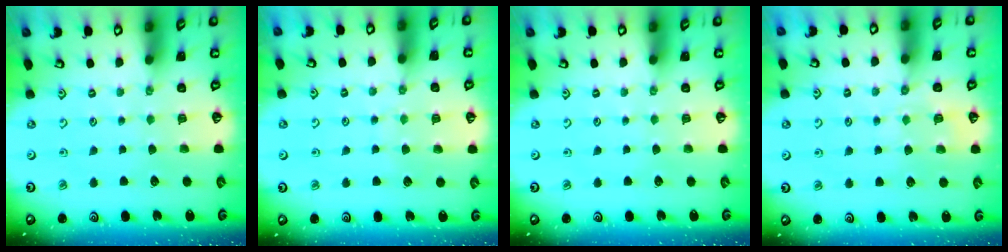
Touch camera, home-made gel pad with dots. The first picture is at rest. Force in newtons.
{"total": 4.6, "press": 4.5, "slide": 0.6}
{"total": 0.0}
{"total": 5.6, "press": 5.5, "slide": 0.9}